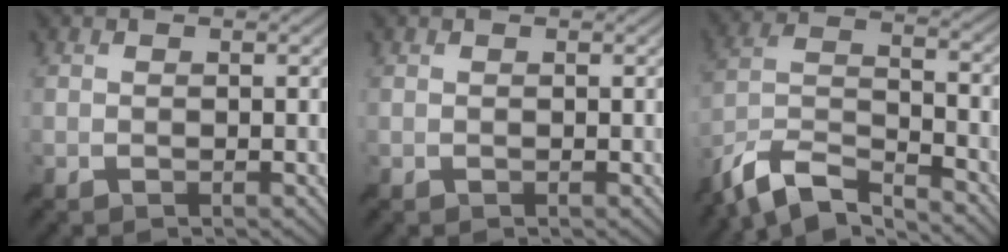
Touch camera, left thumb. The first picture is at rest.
{"total": 0.0}
{"total": 10.5, "force": [-8.5, 2.8, 5.5], "torque": [-0.119, 0.001, -0.176]}